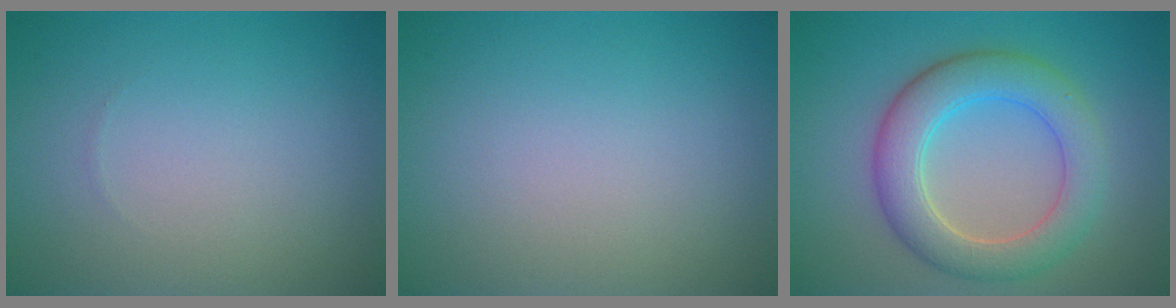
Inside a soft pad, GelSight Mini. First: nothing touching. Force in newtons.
{"total": 0.0}
{"total": 5.9, "press": 5.9, "slide": 0.4}